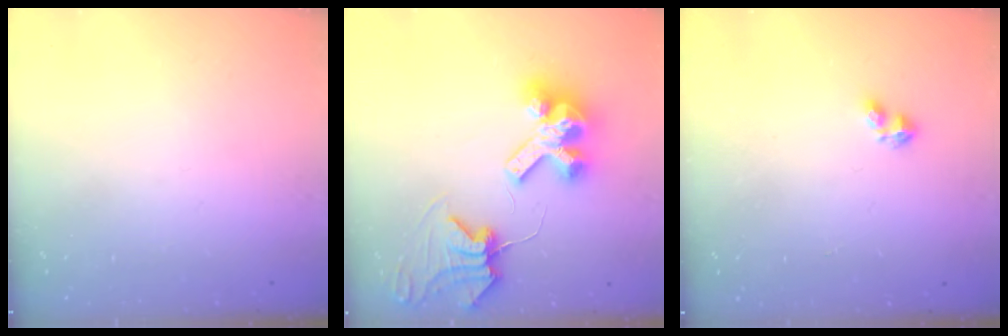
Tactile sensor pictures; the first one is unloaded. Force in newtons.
{"total": 11.3, "press": 11.2, "slide": 1.3}
{"total": 2.2, "press": 2.2, "slide": 0.4}